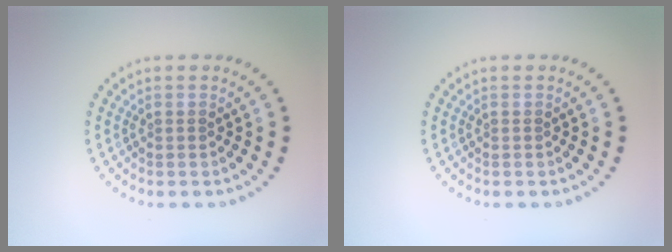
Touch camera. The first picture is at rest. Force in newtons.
{"total": 0.0}